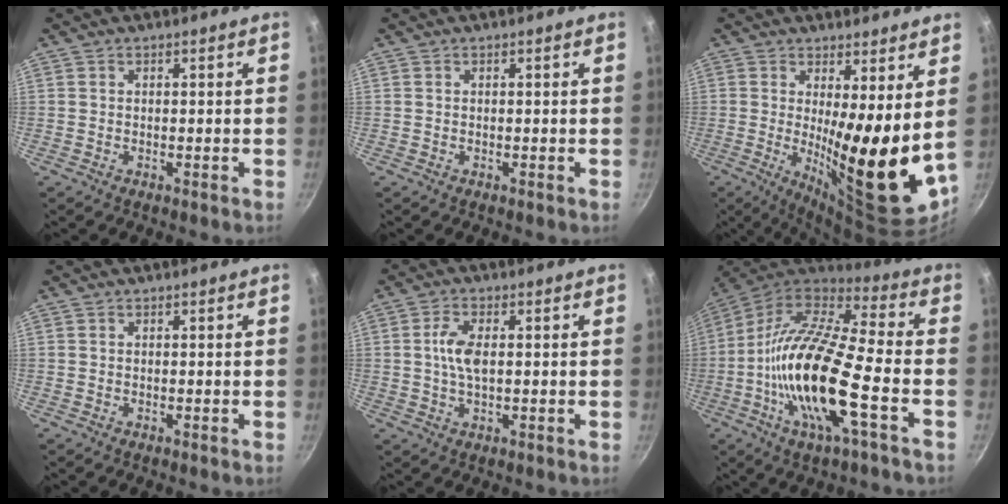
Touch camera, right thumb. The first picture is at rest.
{"total": 0.0}
{"total": 15.8, "force": [2.0, 3.7, 15.3], "torque": [-0.215, -0.044, 0.038]}
{"total": 0.0}
{"total": 5.1, "force": [0.5, 2.4, 4.5], "torque": [-0.092, 0.005, 0.007]}
{"total": 22.2, "force": [-5.9, 6.2, 20.5], "torque": [-0.382, 0.028, -0.131]}